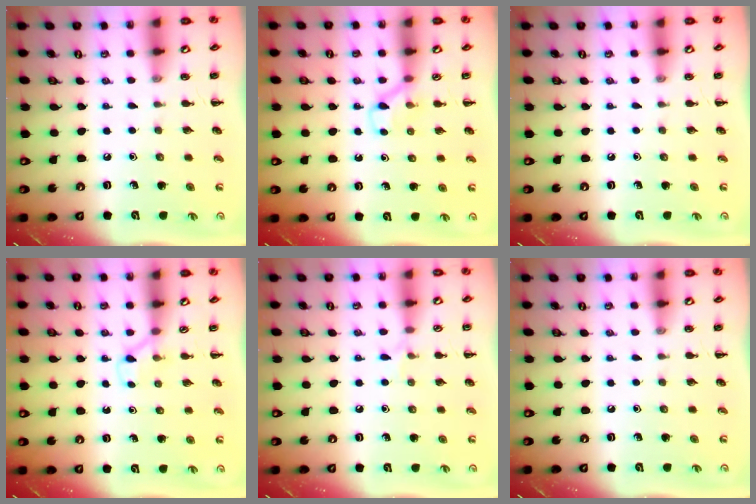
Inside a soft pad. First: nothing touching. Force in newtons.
{"total": 4.3, "press": 4.0, "slide": 1.5}
{"total": 0.0}
{"total": 2.8, "press": 2.6, "slide": 1.0}
{"total": 4.5, "press": 4.2, "slide": 1.5}
{"total": 0.0}